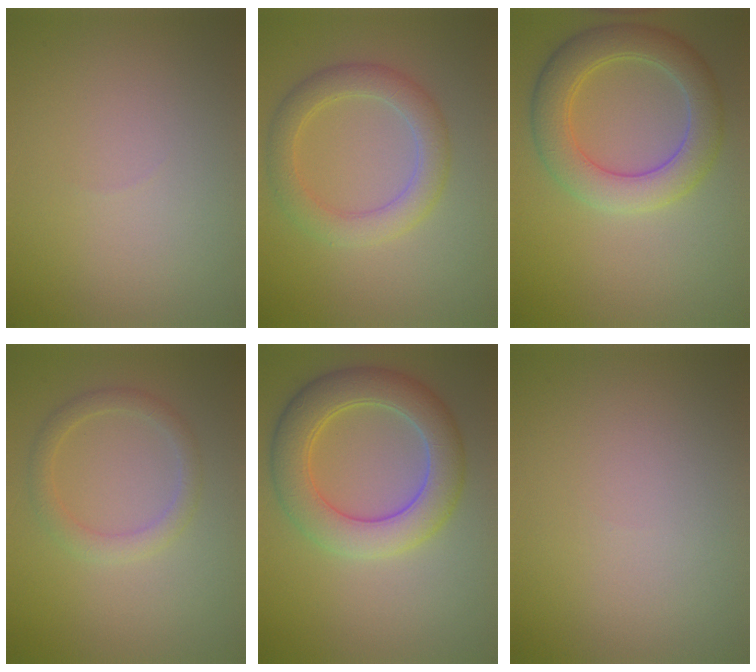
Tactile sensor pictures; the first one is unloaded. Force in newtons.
{"total": 3.8, "press": 3.8, "slide": 0.1}
{"total": 5.8, "press": 5.7, "slide": 0.4}
{"total": 2.1, "press": 2.1, "slide": 0.1}
{"total": 6.4, "press": 6.4, "slide": 0.1}
{"total": 0.0}